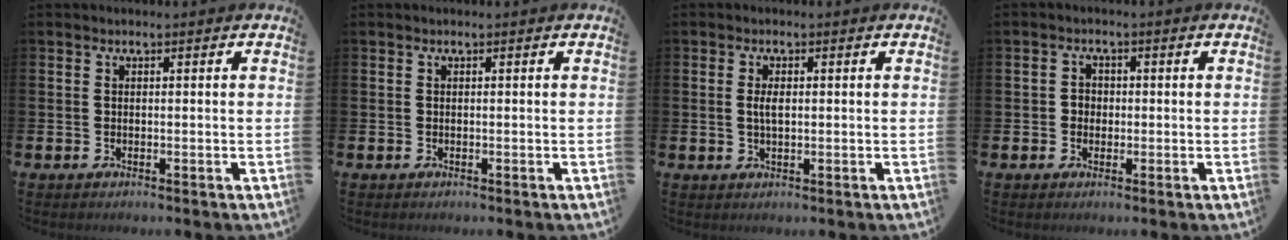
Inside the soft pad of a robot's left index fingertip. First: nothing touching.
{"total": 0.0}
{"total": 2.2, "force": [0.3, 0.9, 1.9], "torque": [-0.033, 0.003, 0.002]}
{"total": 1.8, "force": [-0.2, 1.7, 0.4], "torque": [0.001, 0.004, -0.011]}